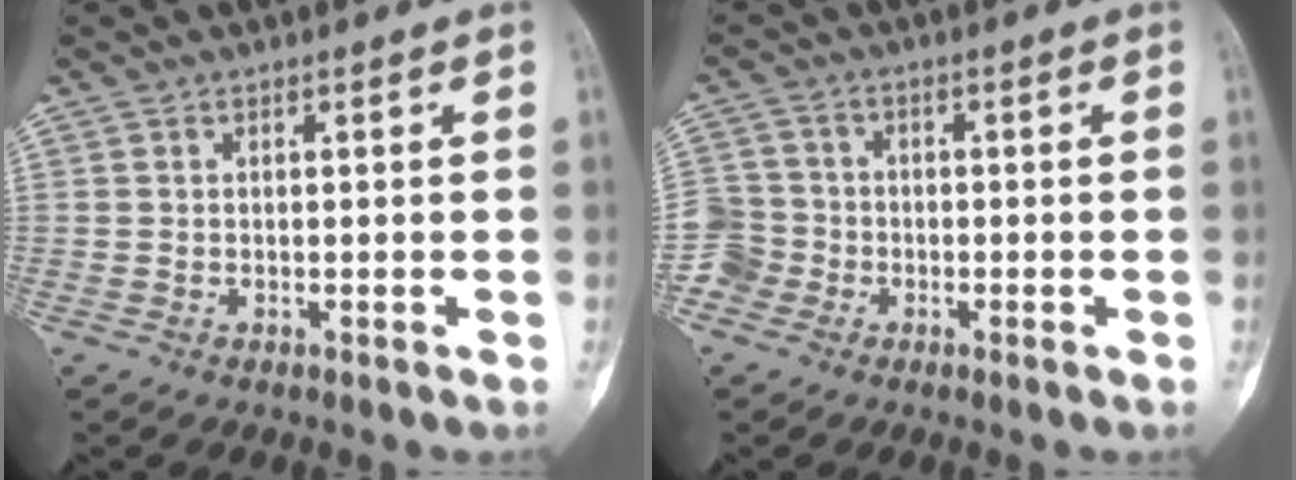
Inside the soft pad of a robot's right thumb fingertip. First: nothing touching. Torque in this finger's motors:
{"motor_torque": [0.05, -0.13, 0.15, -0.09, 0.00]}